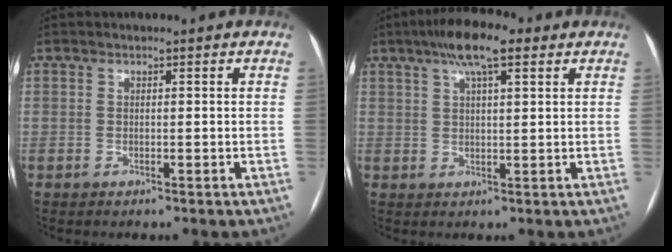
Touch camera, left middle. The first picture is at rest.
{"total": 7.9, "force": [4.6, 1.8, 6.2], "torque": [-0.112, 0.022, 0.073]}